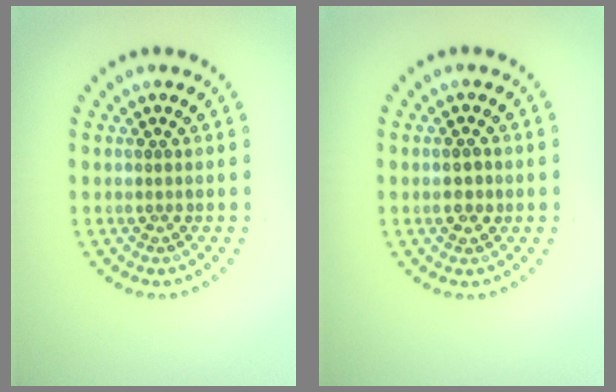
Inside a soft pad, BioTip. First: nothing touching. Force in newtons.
{"total": 1.6, "press": 1.6, "slide": 0.2}